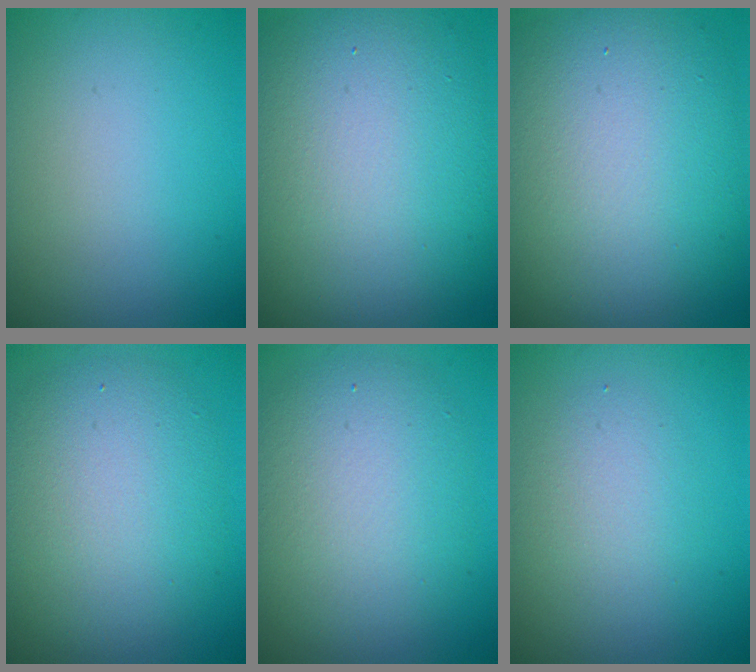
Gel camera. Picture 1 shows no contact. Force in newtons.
{"total": 14.2, "press": 14.2, "slide": 0.7}
{"total": 13.3, "press": 13.3, "slide": 0.5}
{"total": 6.9, "press": 6.9, "slide": 0.4}
{"total": 6.7, "press": 6.7, "slide": 0.2}
{"total": 2.6, "press": 2.6, "slide": 0.2}